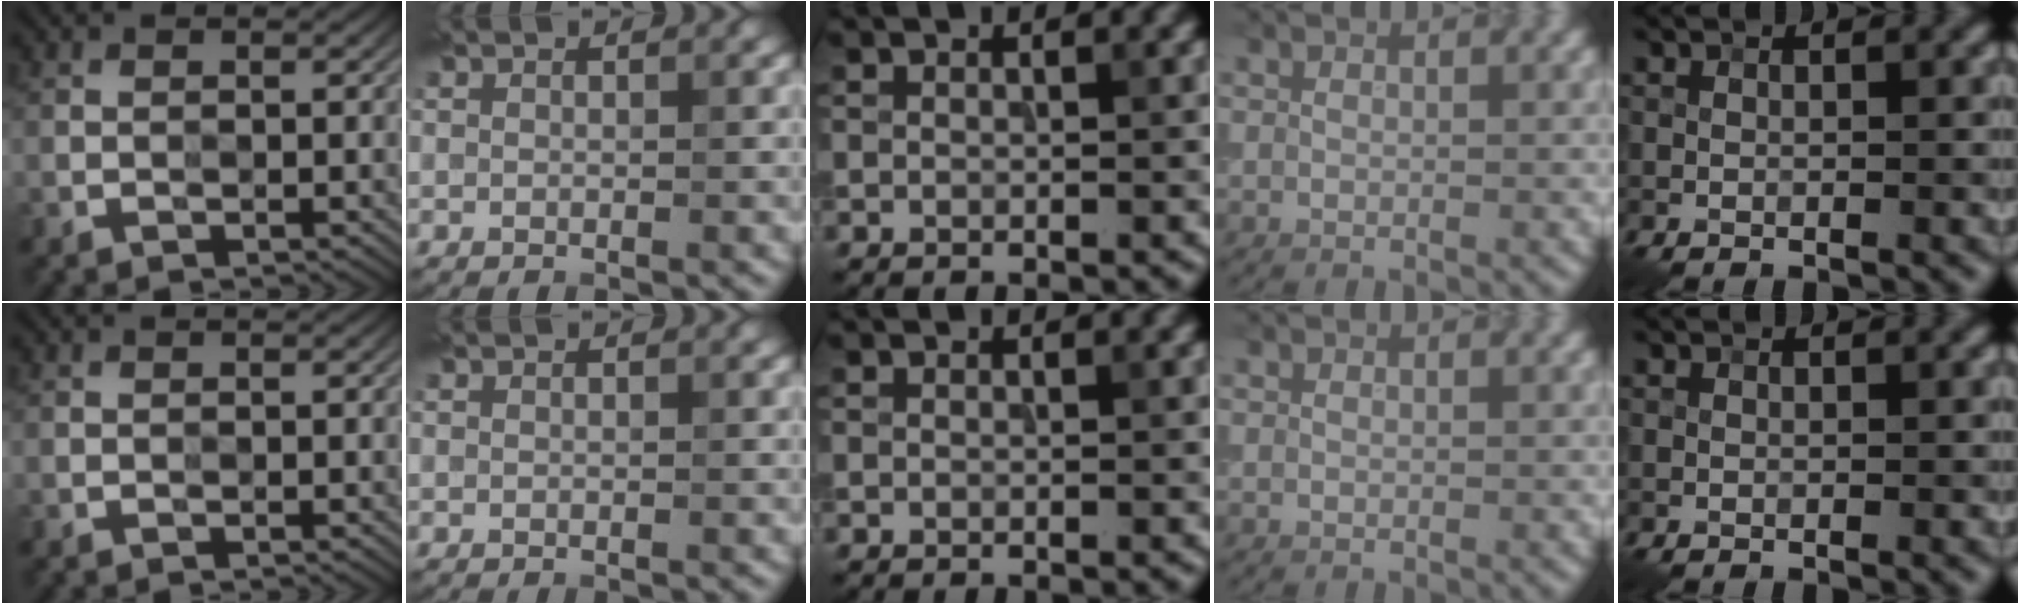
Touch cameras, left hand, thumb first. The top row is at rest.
{}